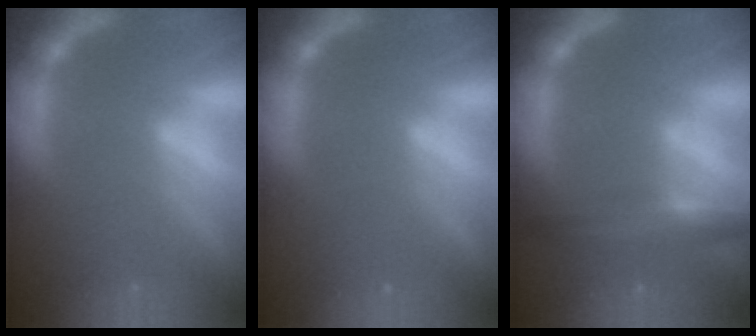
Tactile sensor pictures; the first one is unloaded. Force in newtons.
{"total": 0.0}
{"total": 5.0}